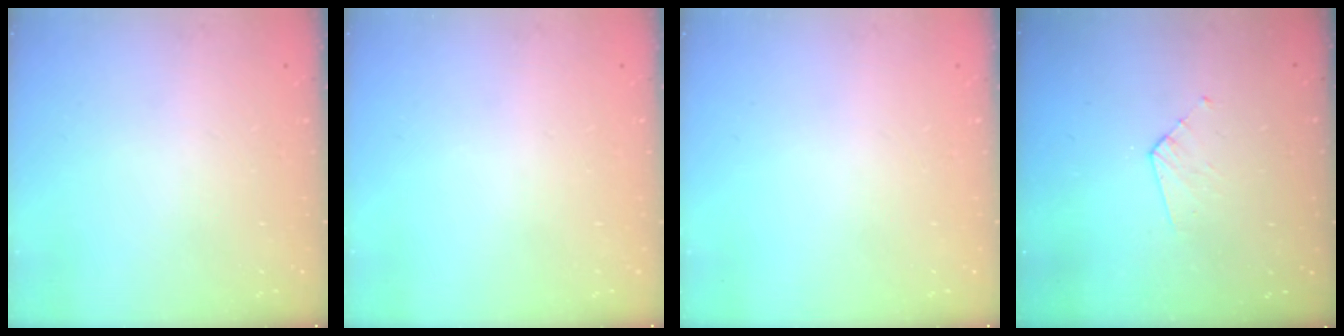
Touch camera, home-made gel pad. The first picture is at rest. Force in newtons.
{"total": 0.0}
{"total": 0.0}
{"total": 3.2, "press": 3.2, "slide": 0.2}